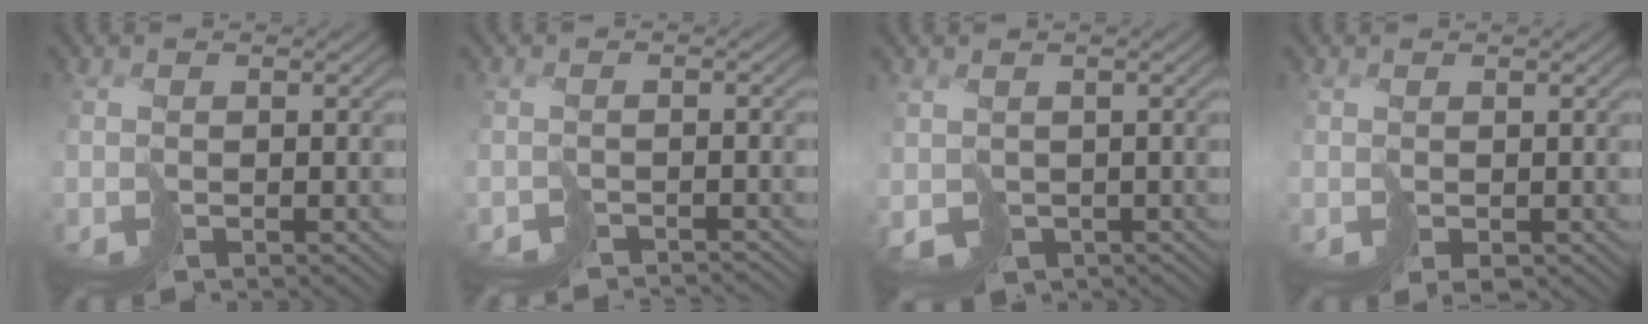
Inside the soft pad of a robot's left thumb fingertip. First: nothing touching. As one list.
[{"total": 3.0, "force": [-3.0, 0.0, -0.2], "torque": [0.012, -0.008, -0.052]}, {"total": 2.5, "force": [-0.2, 2.3, 0.8], "torque": [-0.024, -0.020, -0.001]}, {"total": 1.6, "force": [-0.3, 1.1, 1.1], "torque": [-0.020, -0.006, 0.003]}]